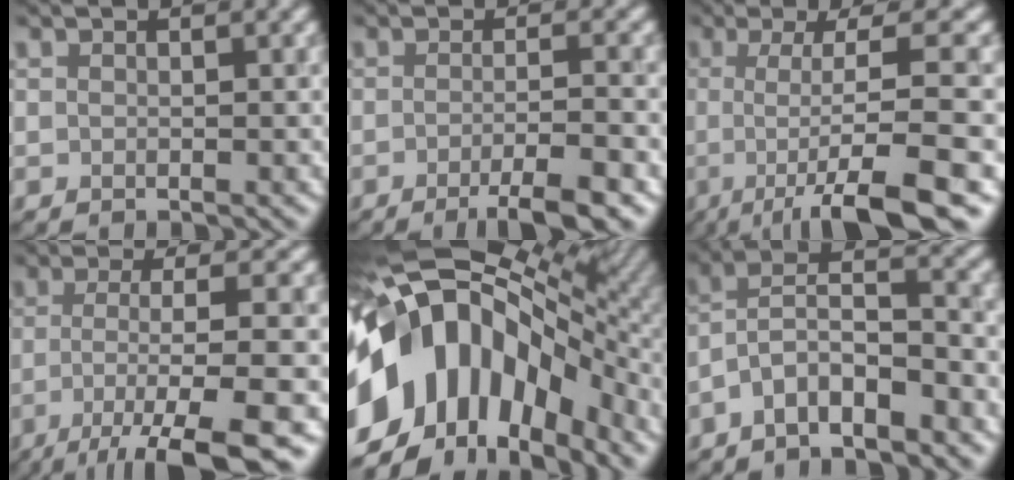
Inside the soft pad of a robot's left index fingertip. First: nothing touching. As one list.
[{"total": 4.6, "force": [-2.5, 0.5, 3.7], "torque": [-0.051, 0.009, -0.034]}, {"total": 9.9, "force": [-2.3, 2.3, 9.3], "torque": [-0.111, 0.018, -0.031]}, {"total": 9.3, "force": [-4.0, 1.9, 8.2], "torque": [-0.113, 0.008, -0.057]}, {"total": 15.6, "force": [-2.5, 10.5, 11.2], "torque": [-0.201, 0.039, -0.044]}, {"total": 5.5, "force": [-3.7, 1.6, 3.8], "torque": [-0.072, 0.024, -0.062]}]